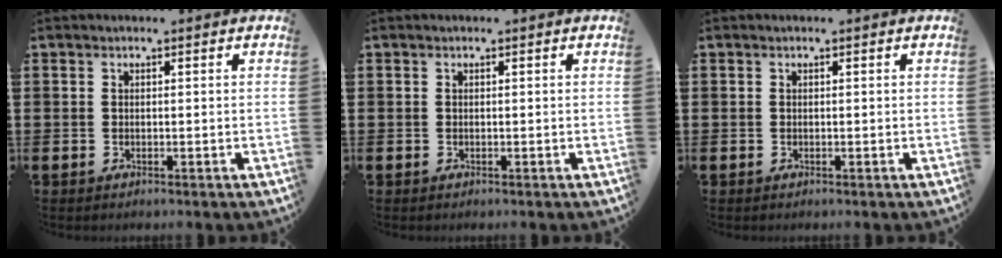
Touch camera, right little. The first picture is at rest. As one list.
[{"total": 0.0}, {"total": 0.0}]